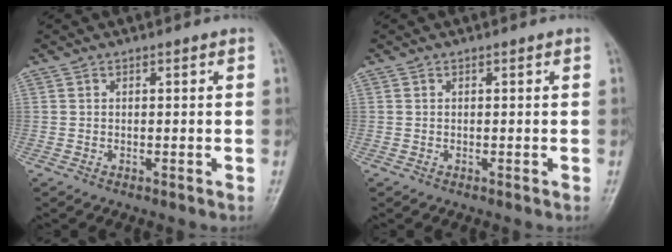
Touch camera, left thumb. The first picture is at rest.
{"total": 0.0}